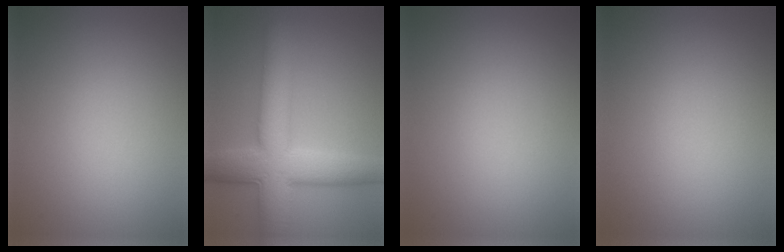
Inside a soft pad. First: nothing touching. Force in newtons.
{"total": 8.8, "press": 8.8, "slide": 0.2}
{"total": 0.0}
{"total": 0.0}